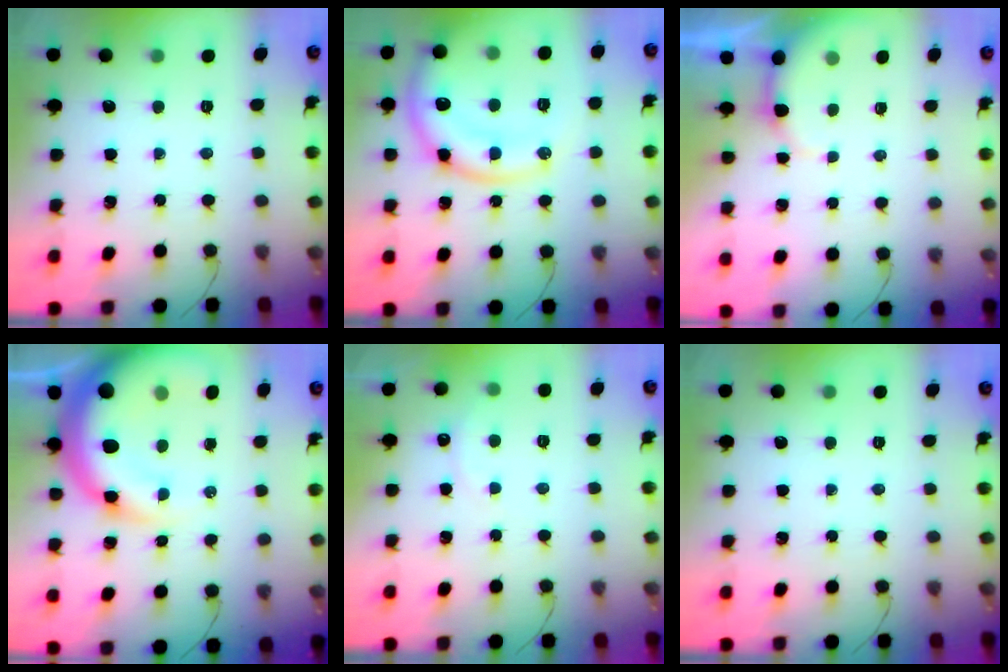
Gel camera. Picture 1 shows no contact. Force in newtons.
{"total": 17.6, "press": 17.4, "slide": 2.3}
{"total": 3.9, "press": 3.9, "slide": 0.4}
{"total": 17.1, "press": 16.7, "slide": 3.6}
{"total": 5.9, "press": 5.8, "slide": 1.0}
{"total": 0.0}